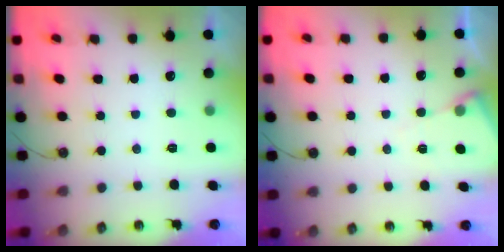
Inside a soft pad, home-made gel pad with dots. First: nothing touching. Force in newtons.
{"total": 5.5, "press": 5.5, "slide": 0.5}